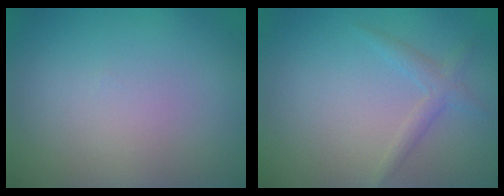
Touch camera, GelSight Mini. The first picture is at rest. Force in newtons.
{"total": 1.5, "press": 1.5, "slide": 0.1}